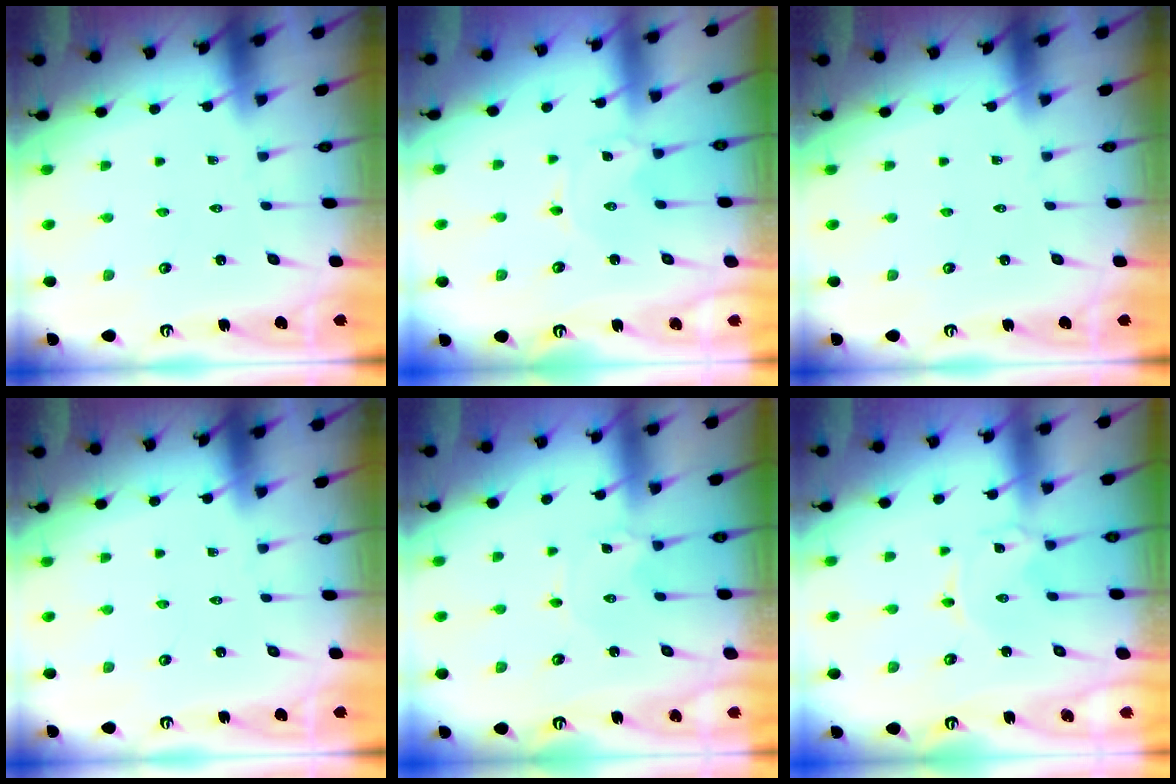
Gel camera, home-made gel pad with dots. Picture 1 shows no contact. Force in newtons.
{"total": 0.7, "press": 0.7, "slide": 0.1}
{"total": 0.0}
{"total": 0.0}
{"total": 1.6, "press": 1.6, "slide": 0.3}
{"total": 0.6, "press": 0.6, "slide": 0.2}